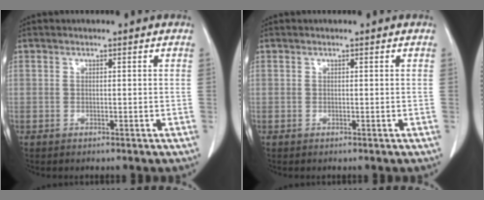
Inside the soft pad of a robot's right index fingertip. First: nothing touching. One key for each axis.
{"total": 0.0}